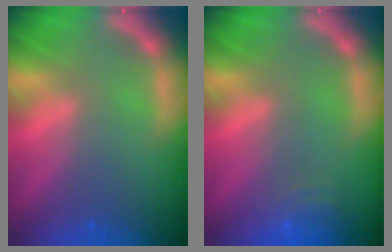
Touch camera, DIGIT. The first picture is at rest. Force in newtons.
{"total": 3.5}